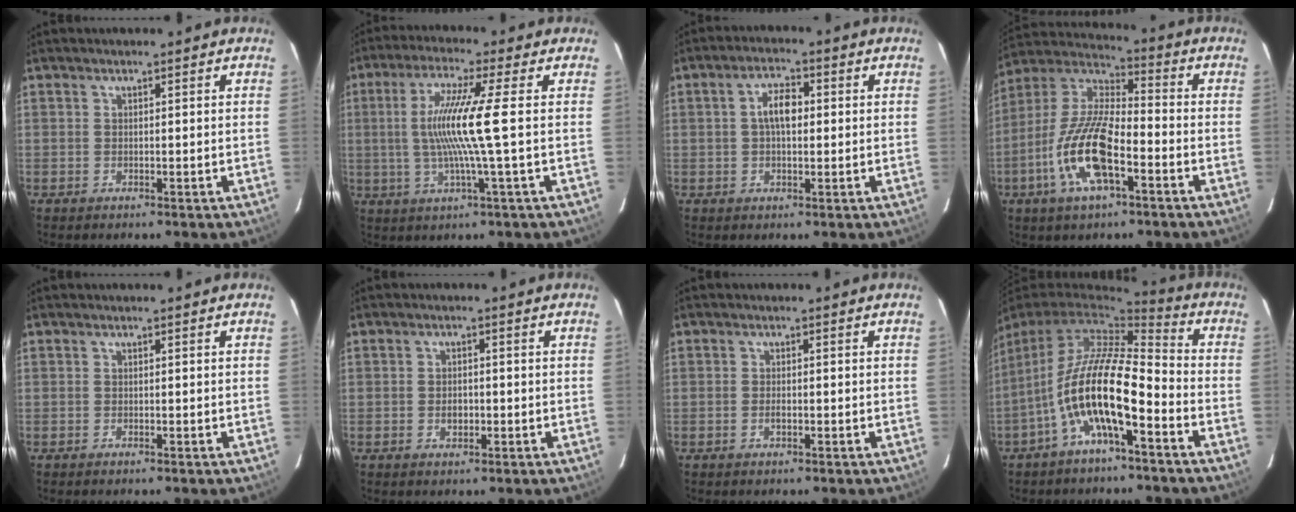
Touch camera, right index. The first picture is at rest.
{"total": 10.8, "force": [-0.1, -1.7, 10.7], "torque": [-0.208, -0.005, -0.002]}
{"total": 4.9, "force": [0.5, 2.5, 4.2], "torque": [-0.077, 0.014, 0.008]}
{"total": 16.0, "force": [-6.4, 5.3, 13.6], "torque": [-0.282, -0.008, -0.129]}
{"total": 0.0}
{"total": 2.4, "force": [-0.6, 1.6, 1.6], "torque": [-0.029, 0.003, -0.010]}
{"total": 1.3, "force": [-0.5, 0.6, 1.1], "torque": [-0.022, 0.001, -0.010]}
{"total": 14.2, "force": [-5.5, 3.7, 12.5], "torque": [-0.233, -0.004, -0.110]}